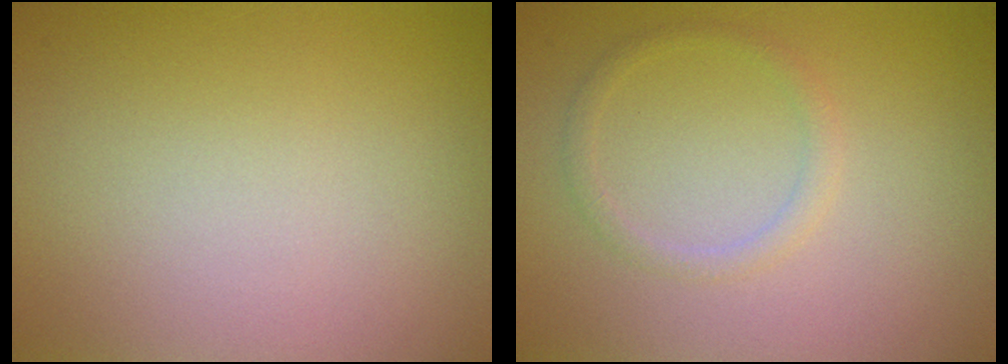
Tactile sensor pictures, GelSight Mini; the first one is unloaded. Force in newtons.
{"total": 1.2, "press": 1.2, "slide": 0.0}